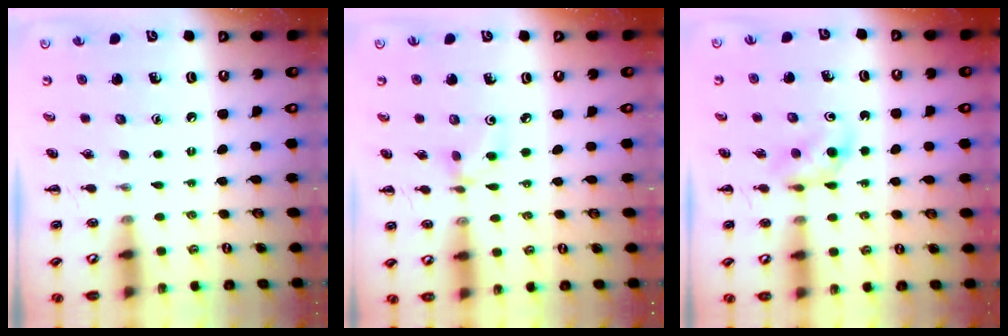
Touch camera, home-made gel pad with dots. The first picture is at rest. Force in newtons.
{"total": 3.5, "press": 3.3, "slide": 1.0}
{"total": 3.4, "press": 3.0, "slide": 1.5}